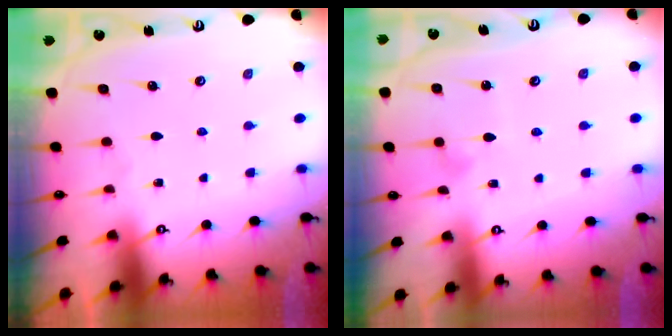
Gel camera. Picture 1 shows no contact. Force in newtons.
{"total": 6.7, "press": 6.7, "slide": 0.5}